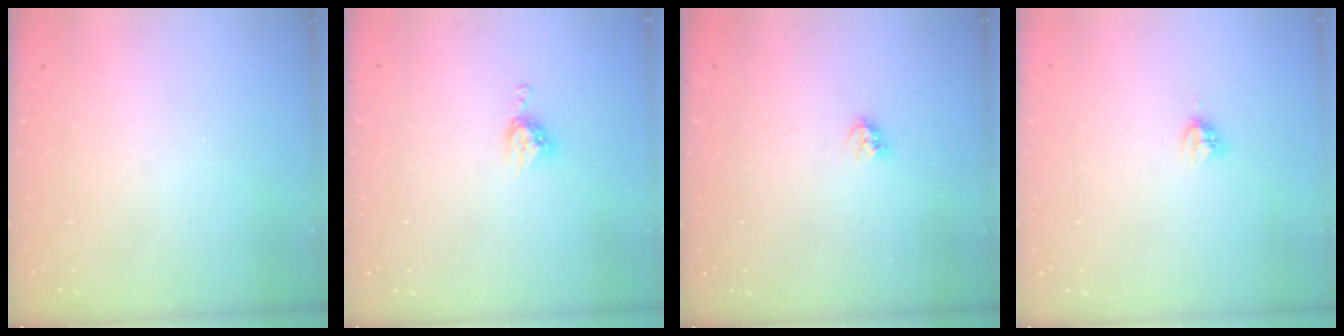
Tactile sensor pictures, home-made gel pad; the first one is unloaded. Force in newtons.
{"total": 6.4, "press": 6.4, "slide": 0.4}
{"total": 3.5, "press": 3.4, "slide": 0.5}
{"total": 3.2, "press": 3.2, "slide": 0.4}